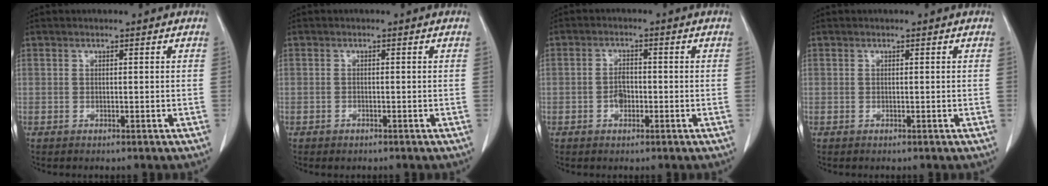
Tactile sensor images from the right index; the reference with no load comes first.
{"total": 0.6, "force": [-0.4, 0.4, 0.2], "torque": [-0.004, 0.001, -0.002]}
{"total": 2.5, "force": [-0.8, 1.5, 1.8], "torque": [-0.031, 0.006, -0.014]}
{"total": 0.0}